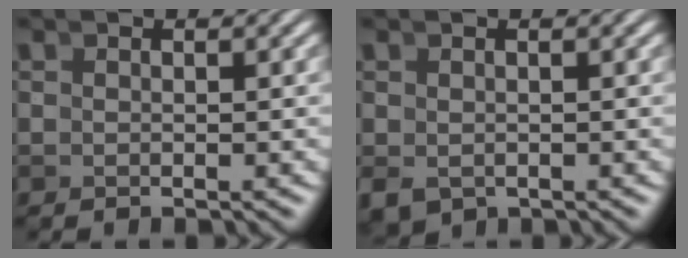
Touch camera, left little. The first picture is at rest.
{"total": 2.1, "force": [-1.3, 1.3, 1.0], "torque": [-0.023, -0.022, -0.007]}